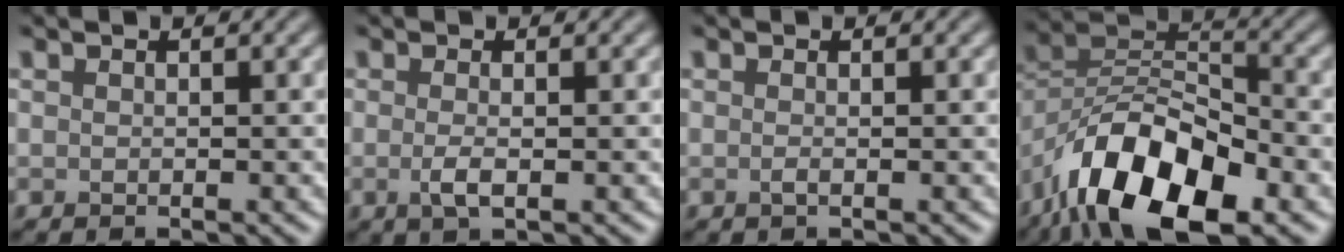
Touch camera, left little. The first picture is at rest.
{"total": 1.8, "force": [-0.4, 0.5, 1.7], "torque": [-0.036, -0.003, -0.012]}
{"total": 0.8, "force": [-0.3, 0.2, 0.7], "torque": [-0.013, -0.002, -0.007]}
{"total": 12.5, "force": [-7.4, 5.3, 8.6], "torque": [-0.148, 0.004, -0.147]}